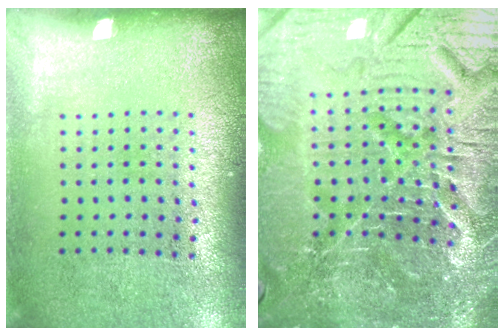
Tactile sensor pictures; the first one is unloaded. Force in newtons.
{"total": 6.5, "press": 6.0, "slide": 2.6}